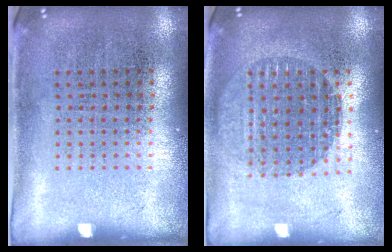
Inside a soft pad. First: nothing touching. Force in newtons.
{"total": 1.6, "press": 1.4, "slide": 0.8}